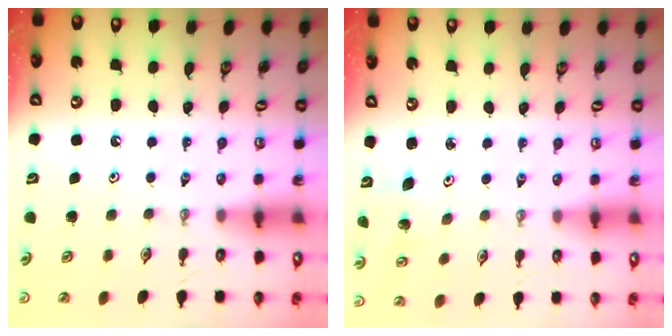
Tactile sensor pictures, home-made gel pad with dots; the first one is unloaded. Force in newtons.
{"total": 2.7, "press": 2.7, "slide": 0.3}